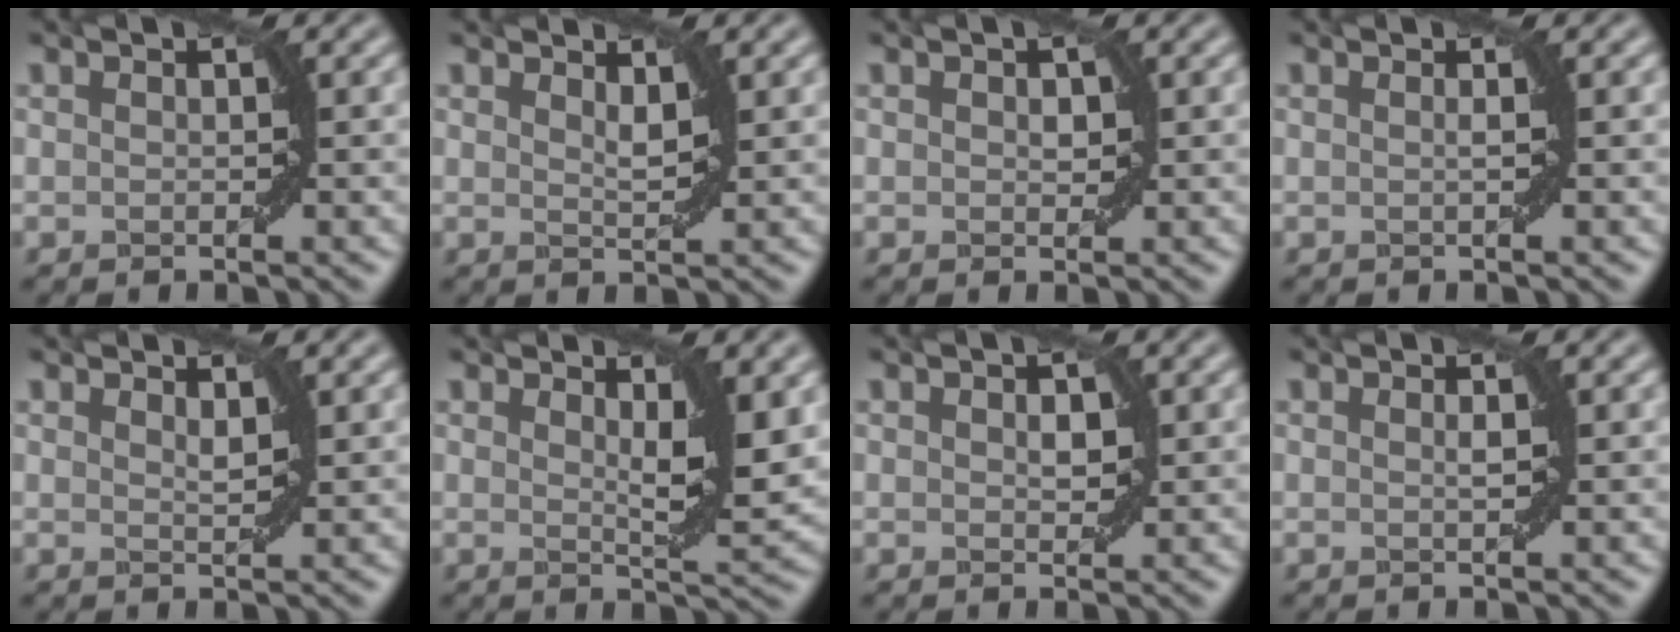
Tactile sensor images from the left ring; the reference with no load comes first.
{"total": 1.3, "force": [1.0, 0.2, 0.8], "torque": [-0.013, -0.004, 0.018]}
{"total": 1.1, "force": [0.3, 0.7, 0.8], "torque": [-0.010, 0.000, 0.007]}
{"total": 0.6, "force": [0.0, -0.1, 0.6], "torque": [-0.008, 0.005, -0.001]}
{"total": 0.9, "force": [0.8, 0.0, 0.5], "torque": [-0.007, -0.002, 0.015]}
{"total": 3.9, "force": [1.5, 0.8, 3.5], "torque": [-0.049, -0.010, 0.026]}
{"total": 1.3, "force": [0.3, 0.8, 1.0], "torque": [-0.014, 0.001, 0.008]}
{"total": 0.6, "force": [0.2, 0.0, 0.6], "torque": [-0.009, 0.003, 0.004]}